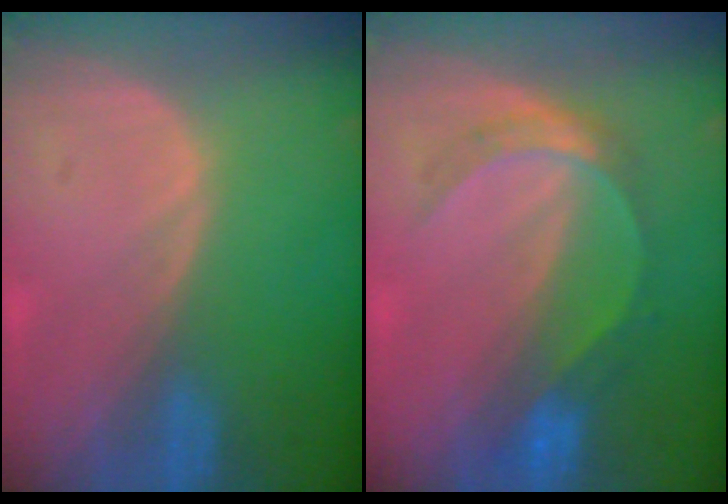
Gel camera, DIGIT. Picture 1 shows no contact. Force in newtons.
{"total": 5.8, "press": 5.1, "slide": 2.7}